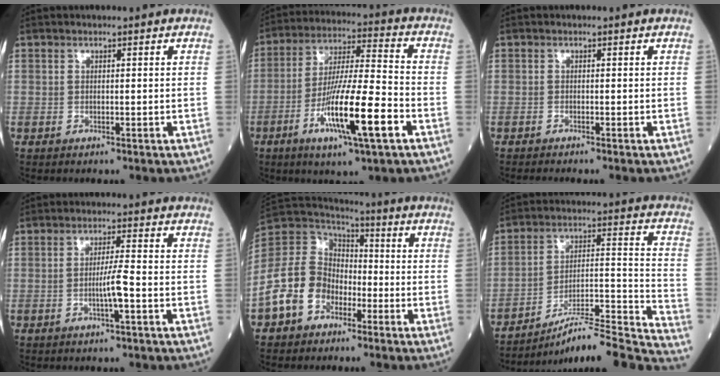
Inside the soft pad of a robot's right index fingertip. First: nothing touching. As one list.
[{"total": 14.9, "force": [-5.8, 1.0, 13.6], "torque": [-0.251, -0.014, -0.102]}, {"total": 2.3, "force": [-2.0, -0.3, 1.2], "torque": [-0.010, 0.000, -0.029]}, {"total": 3.7, "force": [-1.1, -0.3, 3.6], "torque": [-0.066, -0.004, -0.023]}, {"total": 11.0, "force": [-5.2, 8.3, 5.0], "torque": [-0.124, 0.027, -0.104]}, {"total": 23.0, "force": [-20.7, -0.1, 10.1], "torque": [-0.093, 0.014, -0.304]}]